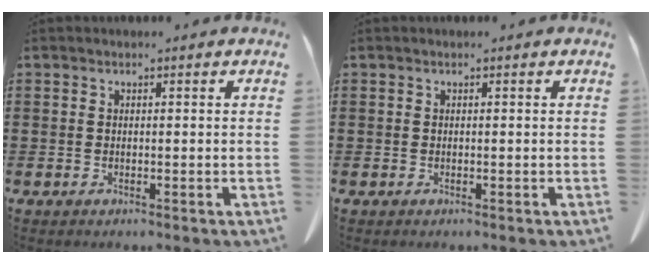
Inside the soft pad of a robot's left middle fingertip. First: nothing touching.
{"total": 0.0}